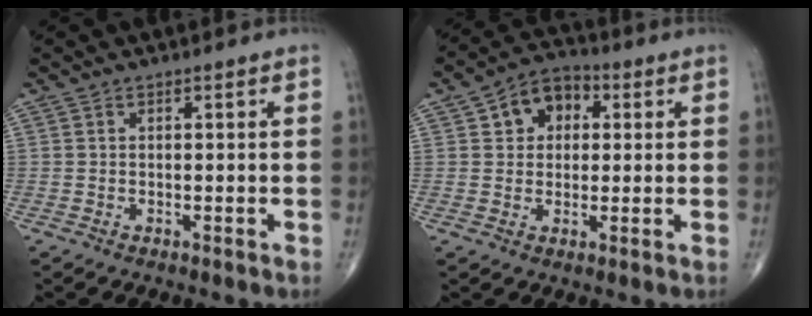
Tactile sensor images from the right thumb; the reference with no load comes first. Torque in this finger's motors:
{"motor_torque": [-0.44, 0.68, 0.45, 0.47, 0.10]}